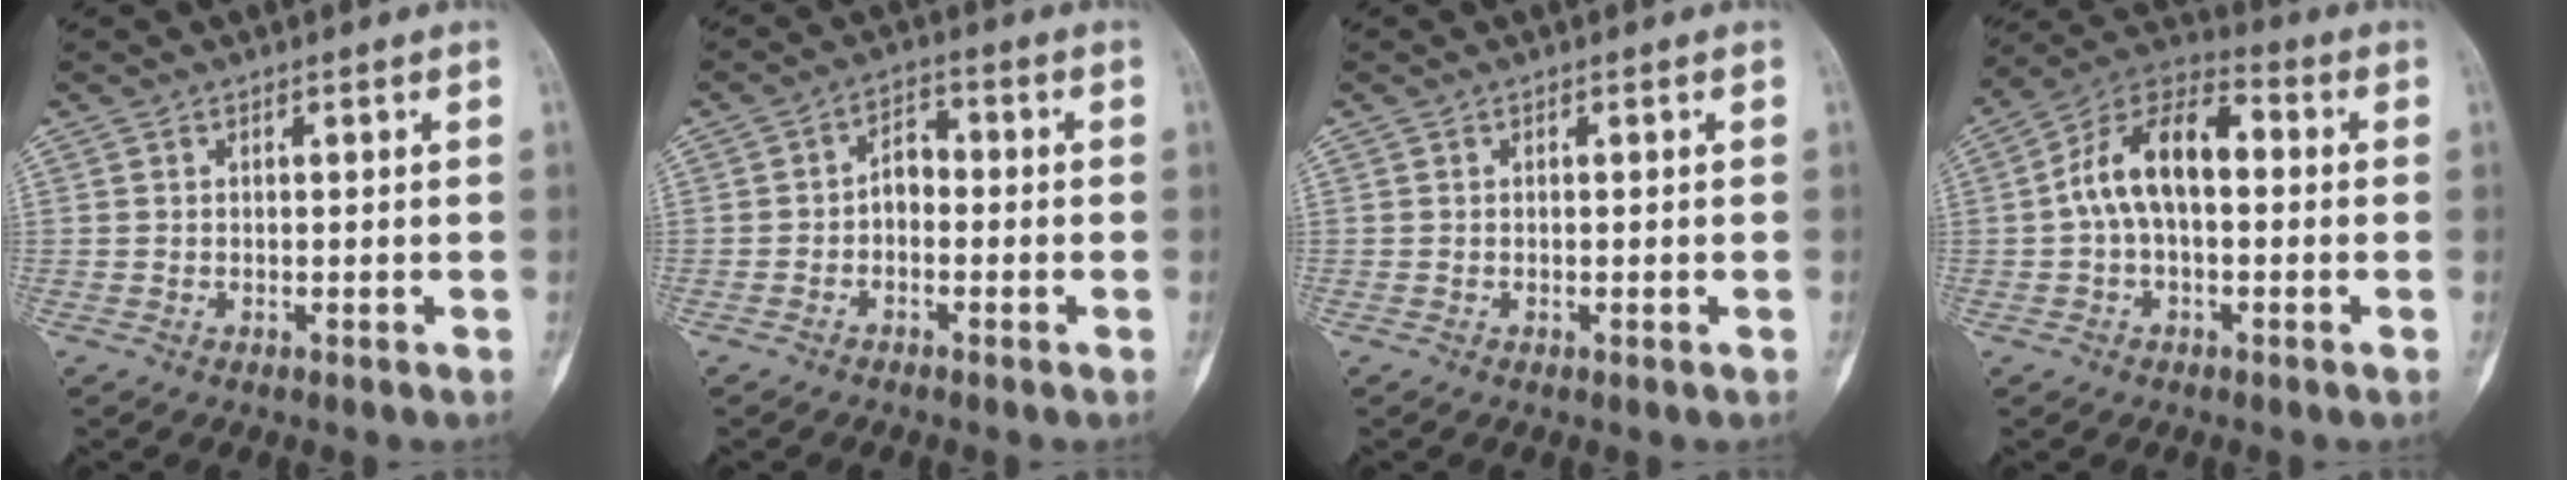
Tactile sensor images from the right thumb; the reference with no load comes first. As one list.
[{"total": 3.8, "force": [-0.8, 2.7, 2.6], "torque": [-0.028, 0.022, -0.025]}, {"total": 0.0}, {"total": 12.9, "force": [0.4, 7.3, 10.6], "torque": [-0.178, 0.043, -0.008]}]